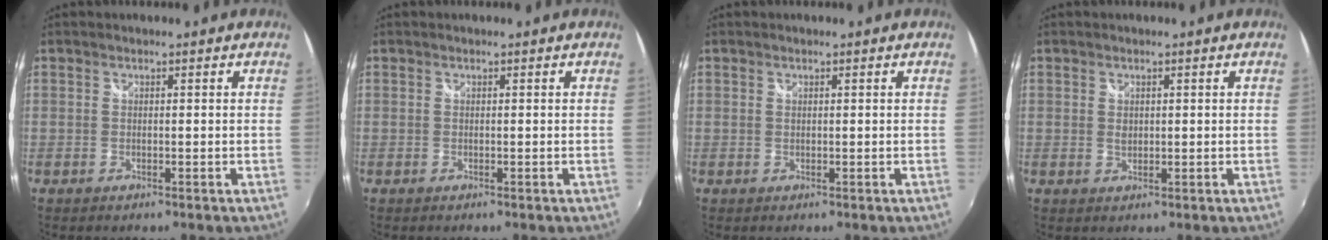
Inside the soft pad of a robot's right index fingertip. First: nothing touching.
{"total": 0.0}
{"total": 0.0}
{"total": 1.4, "force": [0.3, 1.1, 0.8], "torque": [-0.012, 0.000, 0.005]}